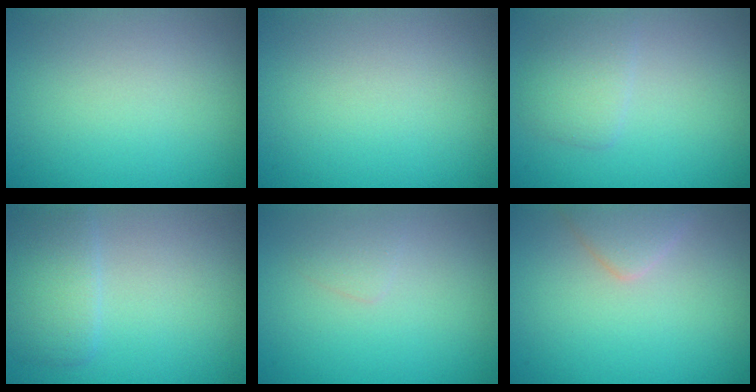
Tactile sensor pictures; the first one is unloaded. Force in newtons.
{"total": 0.0}
{"total": 2.4, "press": 2.4, "slide": 0.0}
{"total": 3.0, "press": 3.0, "slide": 0.1}
{"total": 0.9, "press": 0.9, "slide": 0.1}
{"total": 2.2, "press": 2.2, "slide": 0.2}